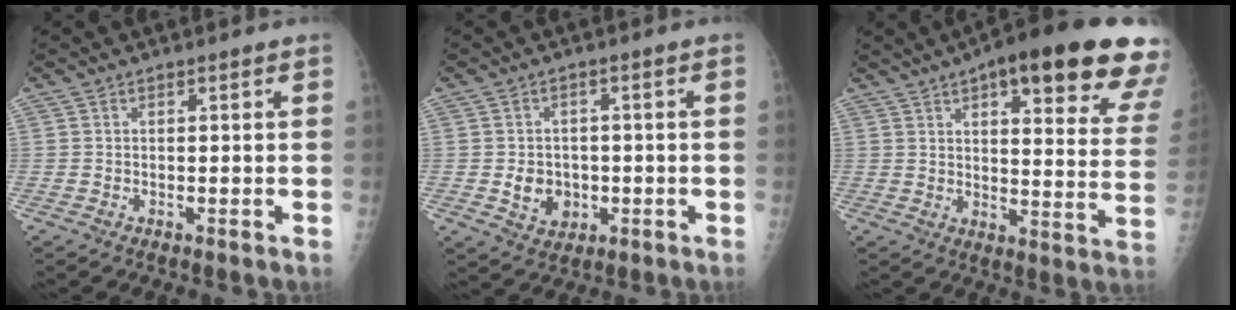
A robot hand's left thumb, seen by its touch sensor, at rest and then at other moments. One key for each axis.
{"total": 5.8, "fx": -1.0, "fy": 4.9, "fz": 2.9, "tx": -0.023, "ty": 0.005, "tz": -0.007}
{"total": 26.0, "fx": 15.5, "fy": 6.9, "fz": 19.6, "tx": -0.217, "ty": -0.037, "tz": 0.192}